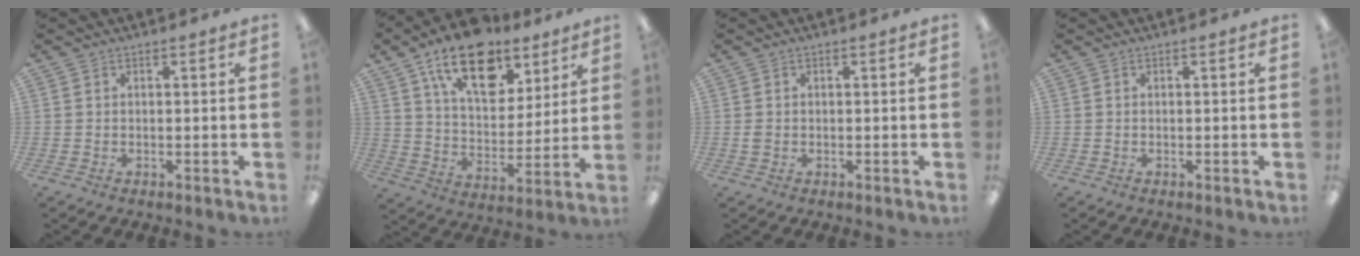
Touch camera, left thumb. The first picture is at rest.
{"total": 19.9, "force": [12.4, 10.6, 11.4], "torque": [-0.177, -0.058, 0.216]}
{"total": 1.1, "force": [0.0, 0.9, 0.6], "torque": [-0.004, 0.001, -0.003]}
{"total": 0.0}